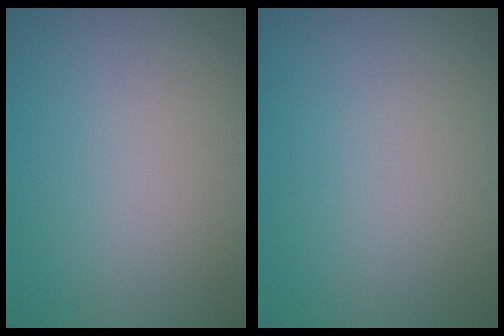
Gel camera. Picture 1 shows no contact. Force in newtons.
{"total": 0.0}